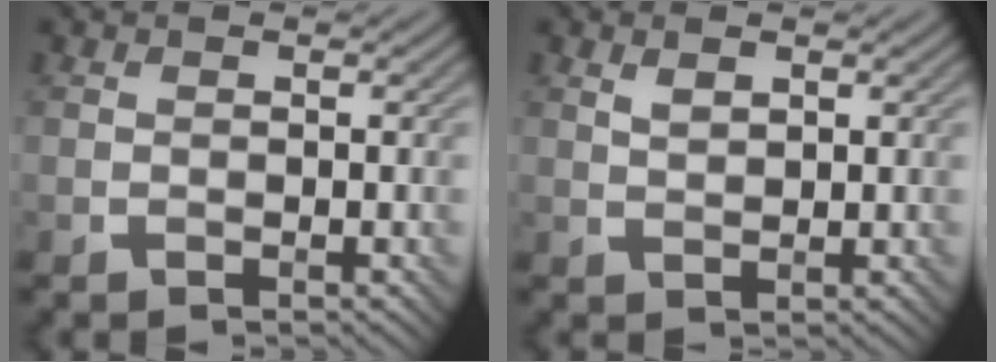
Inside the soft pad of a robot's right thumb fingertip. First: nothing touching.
{"total": 1.7, "force": [1.0, 0.7, 1.2], "torque": [-0.025, -0.001, 0.023]}